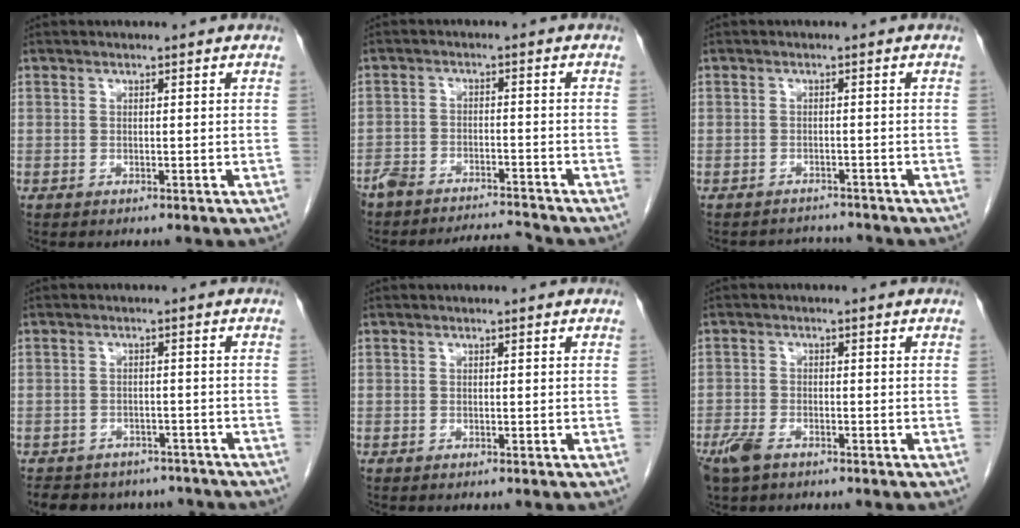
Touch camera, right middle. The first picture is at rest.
{"total": 7.6, "force": [-7.4, 0.7, 1.2], "torque": [-0.022, 0.012, -0.122]}
{"total": 3.0, "force": [-2.9, 0.8, -0.8], "torque": [0.017, -0.002, -0.042]}
{"total": 11.5, "force": [-9.8, 5.3, 2.8], "torque": [-0.050, 0.008, -0.116]}
{"total": 0.0}
{"total": 4.7, "force": [-3.3, 2.1, 2.7], "torque": [-0.061, -0.007, -0.059]}